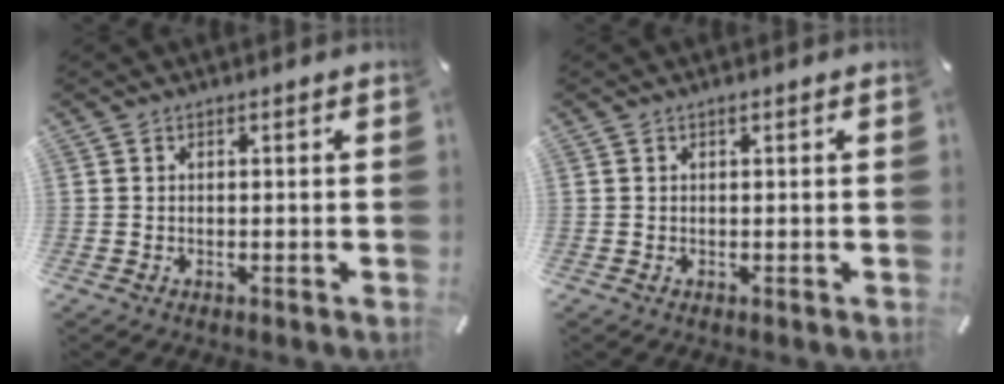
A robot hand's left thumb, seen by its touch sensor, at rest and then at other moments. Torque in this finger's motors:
{"motor_torque": [0.13, 0.03, -0.06, -0.02, 0.04]}